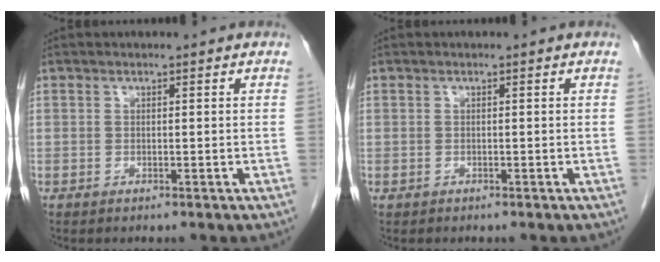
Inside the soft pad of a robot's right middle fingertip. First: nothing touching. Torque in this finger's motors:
{"motor_torque": [0.33, -0.16, 0.10, 0.01]}